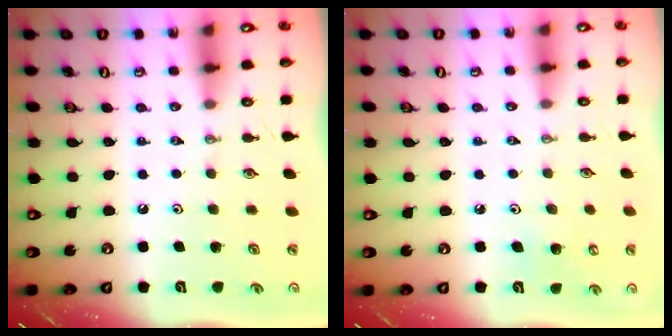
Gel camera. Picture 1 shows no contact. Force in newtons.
{"total": 5.5, "press": 5.4, "slide": 1.1}